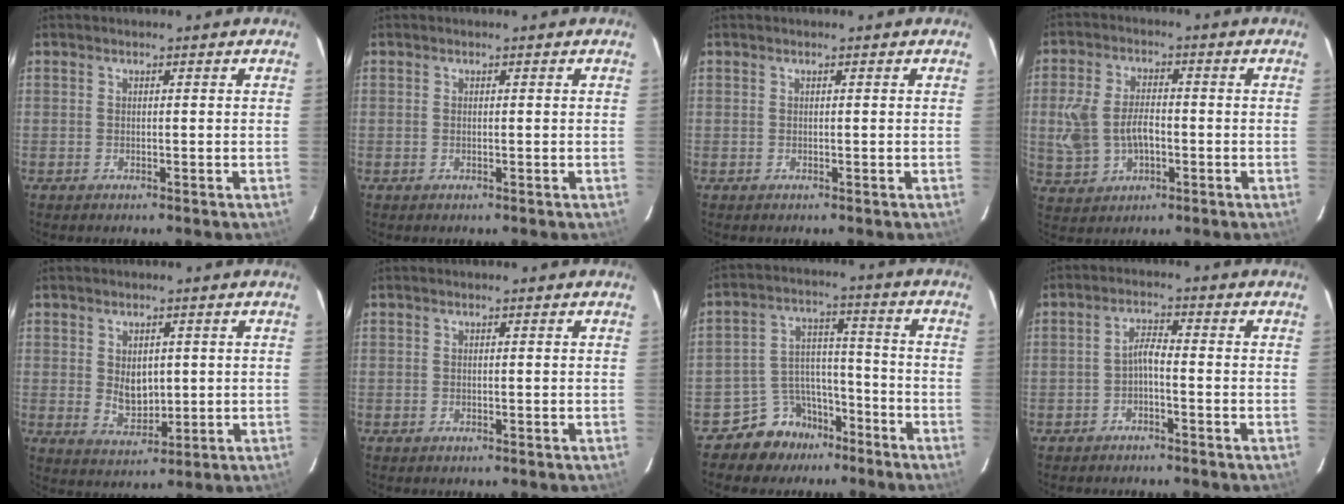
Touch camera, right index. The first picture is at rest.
{"total": 0.0}
{"total": 0.0}
{"total": 9.5, "force": [-1.3, 6.3, 7.0], "torque": [-0.162, 0.010, -0.013]}
{"total": 5.4, "force": [0.7, 3.9, 3.7], "torque": [-0.060, -0.006, 0.023]}
{"total": 0.0}
{"total": 8.9, "force": [-6.8, 5.7, 1.1], "torque": [-0.027, 0.049, -0.106]}
{"total": 2.4, "force": [-1.5, 0.4, 1.8], "torque": [-0.042, 0.010, -0.029]}